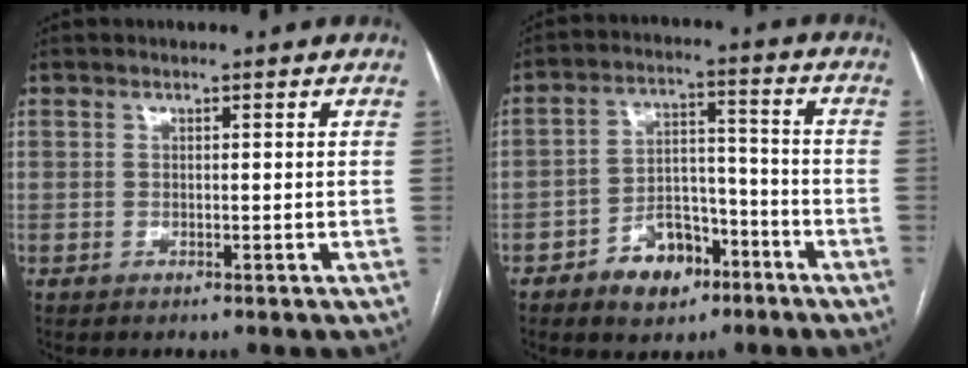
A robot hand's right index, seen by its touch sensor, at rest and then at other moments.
{"total": 8.9, "force": [-5.3, 5.3, 4.9], "torque": [-0.078, 0.024, -0.081]}